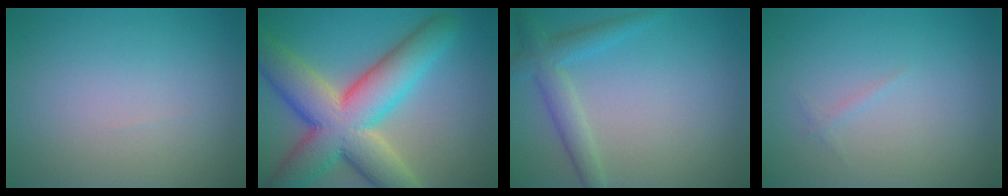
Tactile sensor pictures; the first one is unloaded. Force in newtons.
{"total": 11.9, "press": 11.9, "slide": 0.7}
{"total": 3.0, "press": 3.0, "slide": 0.0}
{"total": 0.5, "press": 0.5, "slide": 0.0}